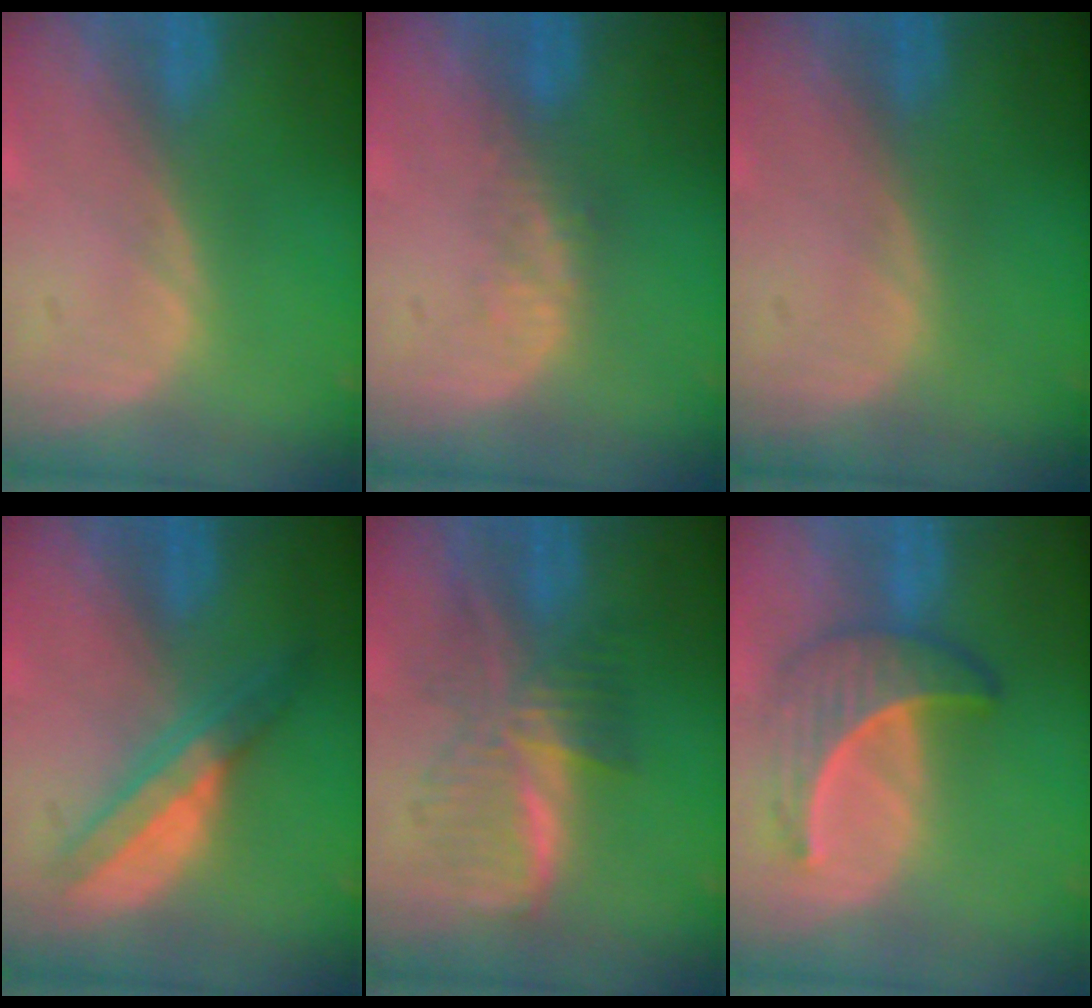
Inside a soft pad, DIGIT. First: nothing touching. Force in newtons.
{"total": 2.5, "press": 1.9, "slide": 1.7}
{"total": 0.0}
{"total": 5.6, "press": 5.3, "slide": 2.0}
{"total": 6.6, "press": 6.6, "slide": 0.0}
{"total": 6.8, "press": 6.1, "slide": 3.0}